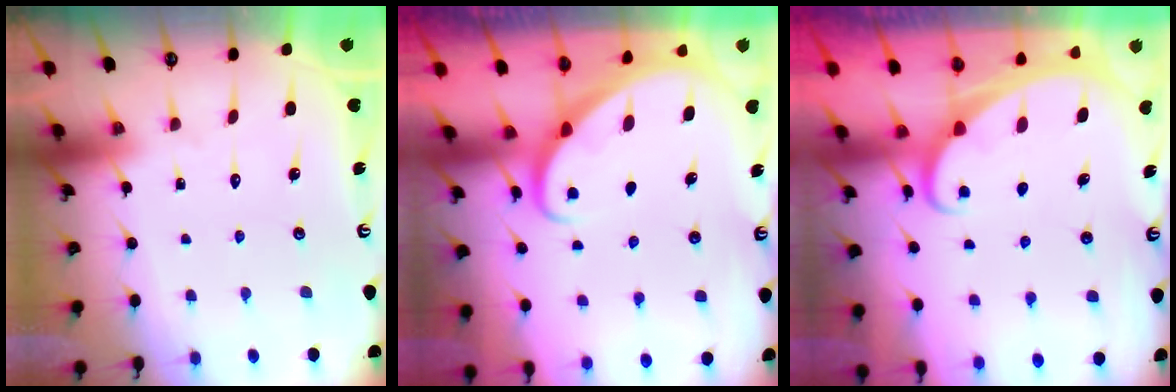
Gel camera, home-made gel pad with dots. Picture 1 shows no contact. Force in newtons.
{"total": 2.2, "press": 2.2, "slide": 0.2}
{"total": 1.9, "press": 1.9, "slide": 0.1}